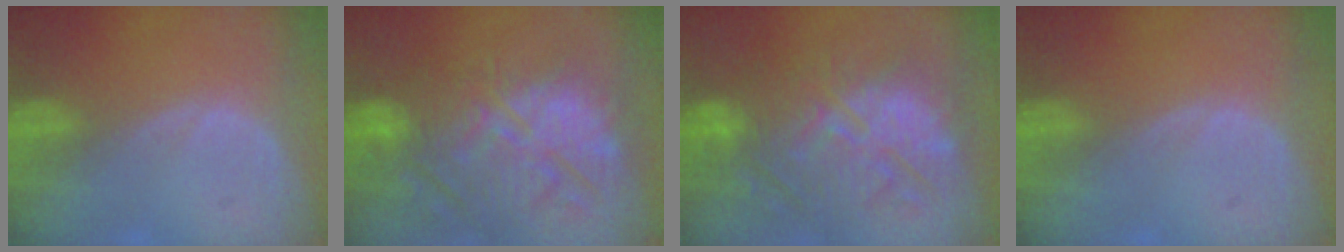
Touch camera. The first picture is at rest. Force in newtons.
{"total": 15.0, "press": 12.9, "slide": 7.5}
{"total": 12.6, "press": 12.0, "slide": 3.8}
{"total": 0.0}